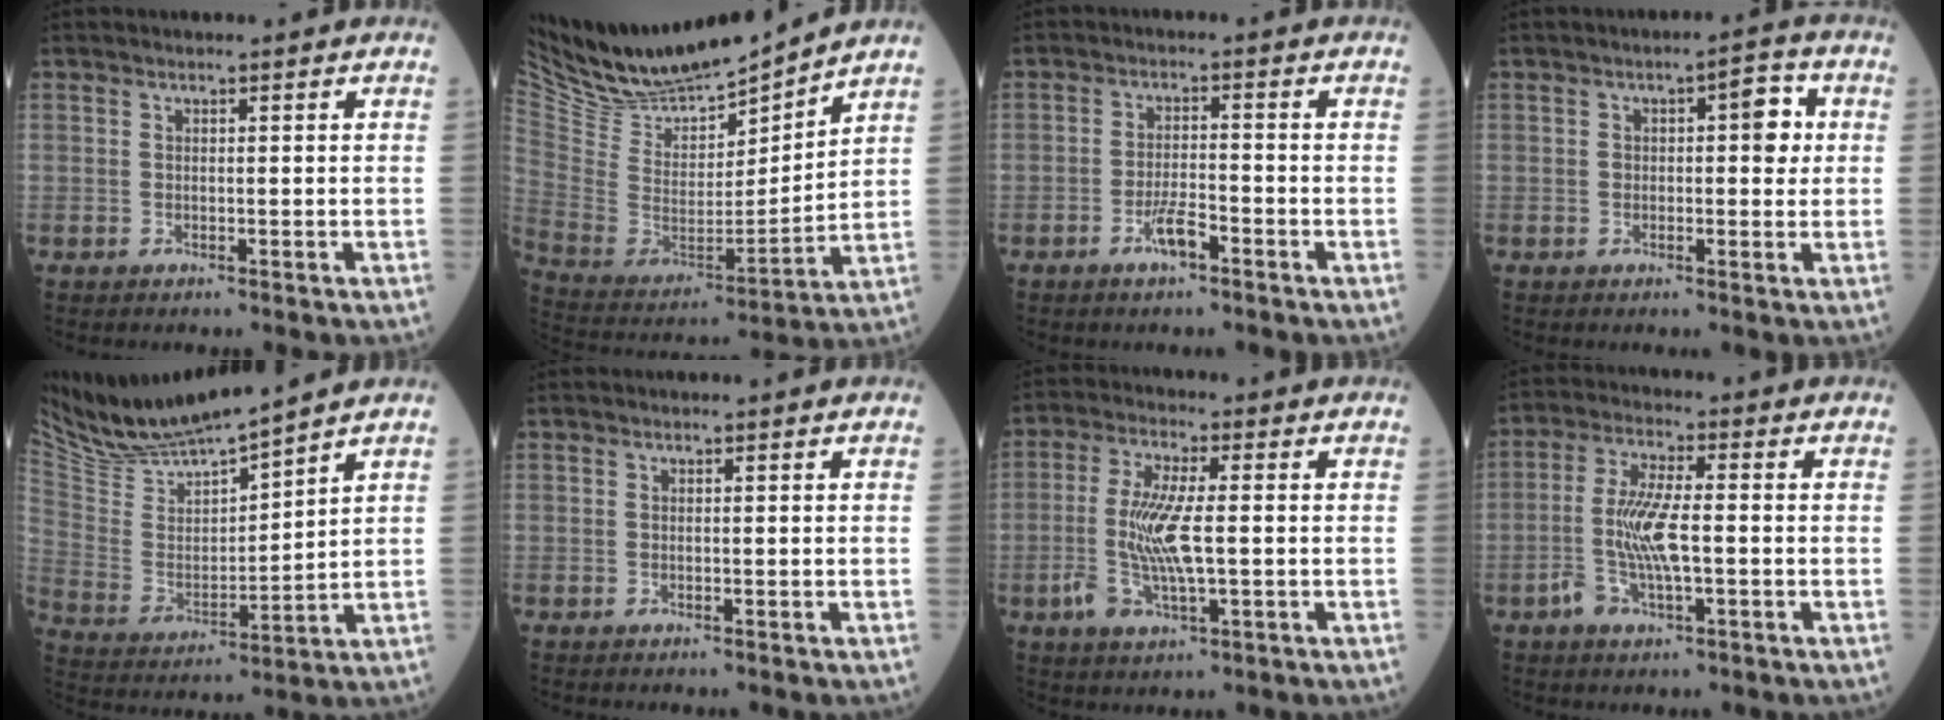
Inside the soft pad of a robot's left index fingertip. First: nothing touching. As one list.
[{"total": 16.8, "force": [15.9, 1.9, 5.1], "torque": [-0.118, -0.021, 0.300]}, {"total": 3.6, "force": [-2.3, 0.7, 2.6], "torque": [-0.053, 0.000, -0.044]}, {"total": 4.9, "force": [0.7, 2.1, 4.4], "torque": [-0.056, 0.018, 0.006]}, {"total": 13.5, "force": [12.6, -0.4, 4.7], "torque": [-0.105, -0.001, 0.252]}, {"total": 0.0}, {"total": 8.8, "force": [-1.1, 2.0, 8.5], "torque": [-0.185, -0.005, -0.020]}, {"total": 7.7, "force": [-1.5, 2.0, 7.2], "torque": [-0.156, 0.001, -0.033]}]